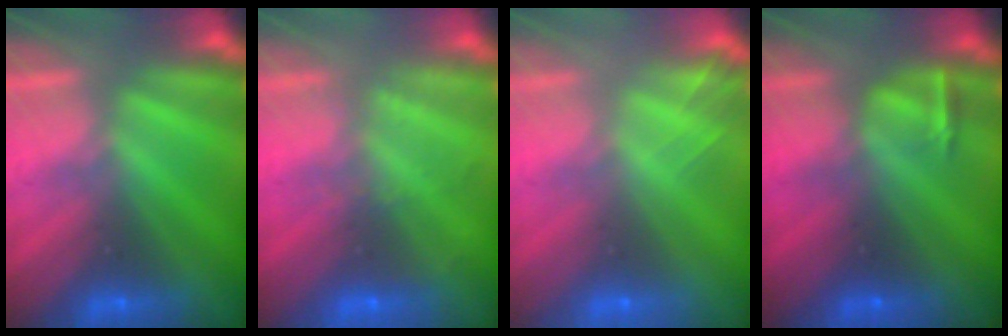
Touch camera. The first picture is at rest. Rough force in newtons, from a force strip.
{"total": 1.8}
{"total": 2.1}
{"total": 2.9}